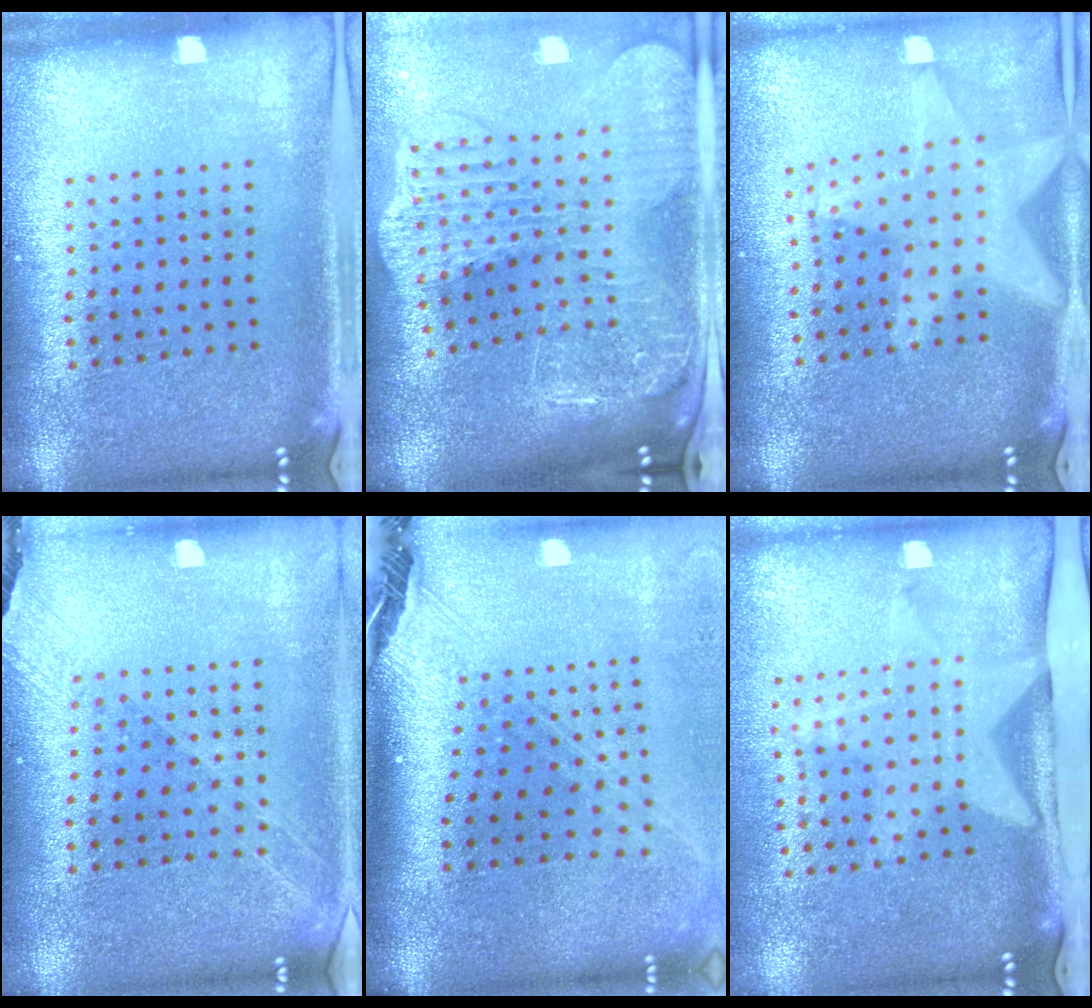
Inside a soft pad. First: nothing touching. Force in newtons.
{"total": 4.1, "press": 3.1, "slide": 2.6}
{"total": 2.3, "press": 1.9, "slide": 1.3}
{"total": 1.3, "press": 1.2, "slide": 0.5}
{"total": 2.9, "press": 2.1, "slide": 2.0}
{"total": 2.1, "press": 1.5, "slide": 1.4}